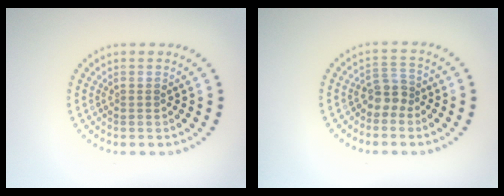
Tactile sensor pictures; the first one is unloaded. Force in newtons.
{"total": 2.1, "press": 1.6, "slide": 1.3}